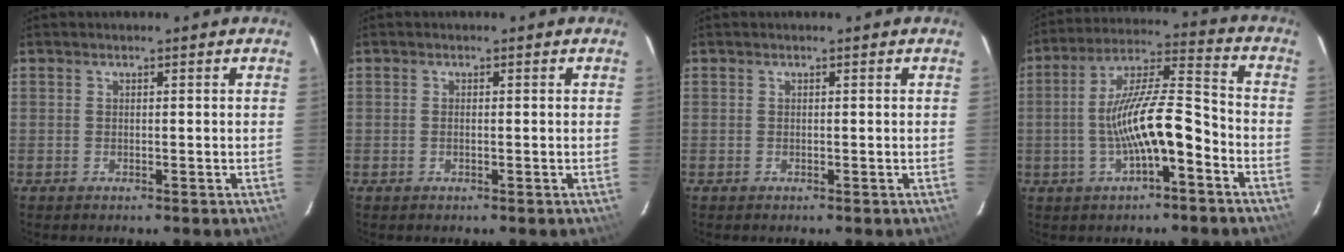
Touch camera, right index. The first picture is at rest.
{"total": 0.5, "force": [-0.1, 0.1, 0.5], "torque": [-0.012, -0.001, -0.003]}
{"total": 0.0}
{"total": 12.9, "force": [-4.3, 2.7, 11.8], "torque": [-0.219, 0.013, -0.073]}